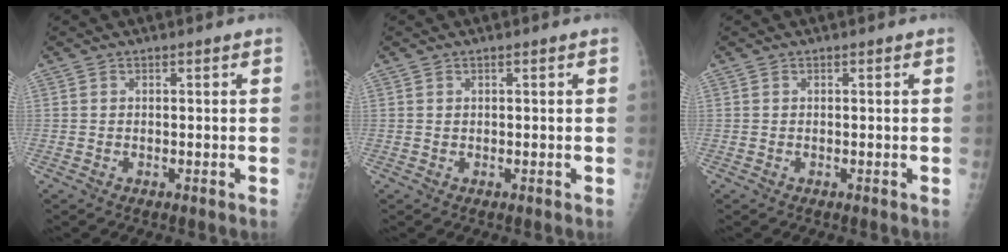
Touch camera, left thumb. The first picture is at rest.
{"total": 0.0}
{"total": 0.0}